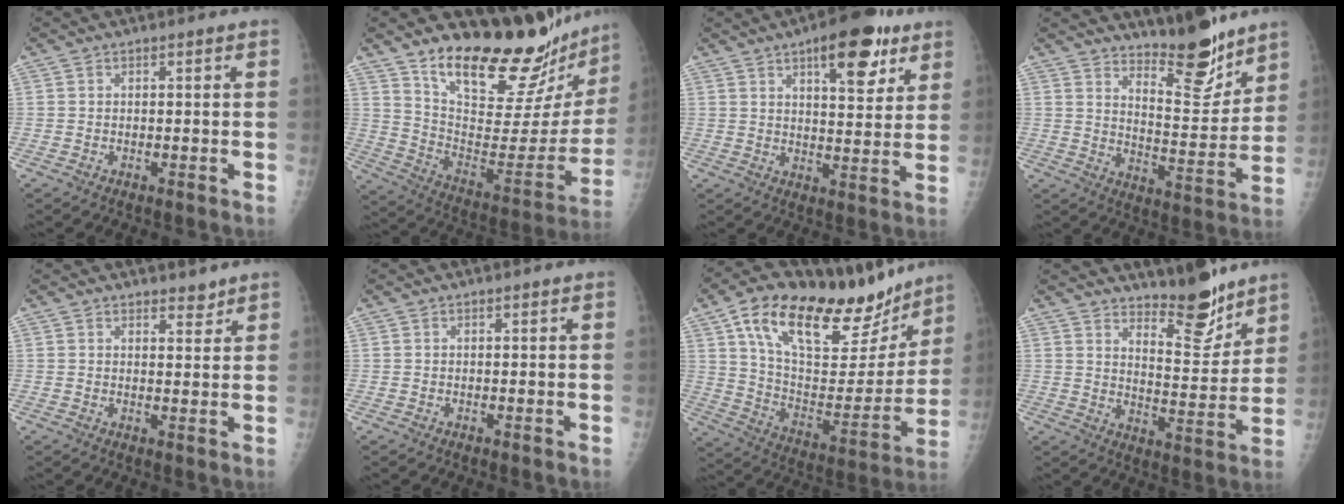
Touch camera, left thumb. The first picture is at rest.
{"total": 25.2, "force": [21.9, 6.4, 10.8], "torque": [-0.125, -0.163, 0.328]}
{"total": 13.2, "force": [7.2, 5.2, 9.7], "torque": [-0.101, -0.028, 0.098]}
{"total": 12.5, "force": [10.5, 3.2, 5.9], "torque": [-0.055, -0.093, 0.171]}
{"total": 2.6, "force": [2.2, 1.0, 0.8], "torque": [0.003, -0.016, 0.030]}
{"total": 0.0}
{"total": 30.4, "force": [19.1, 12.5, 20.0], "torque": [-0.277, -0.035, 0.311]}
{"total": 10.5, "force": [8.9, 2.9, 4.7], "torque": [-0.043, -0.081, 0.145]}